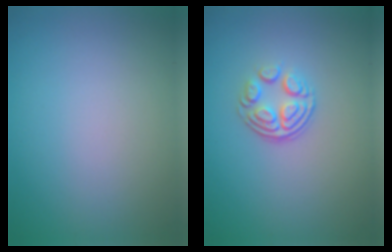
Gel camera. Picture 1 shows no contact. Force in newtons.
{"total": 3.6, "press": 2.4, "slide": 2.7}